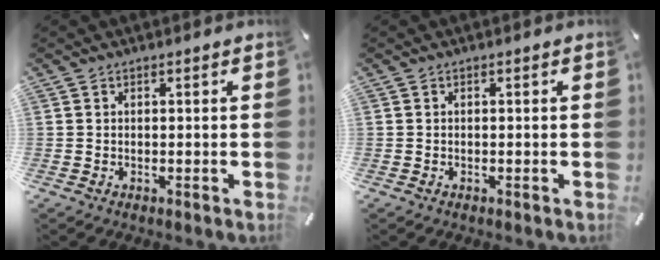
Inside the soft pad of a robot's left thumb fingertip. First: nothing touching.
{"total": 0.0}